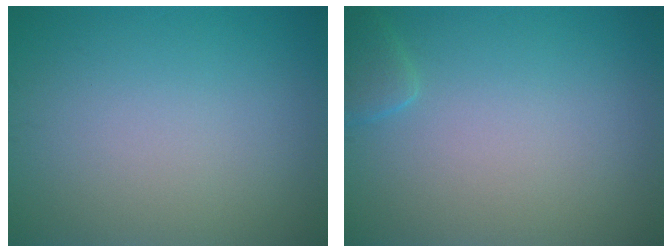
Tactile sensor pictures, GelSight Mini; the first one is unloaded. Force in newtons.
{"total": 1.3, "press": 1.3, "slide": 0.1}